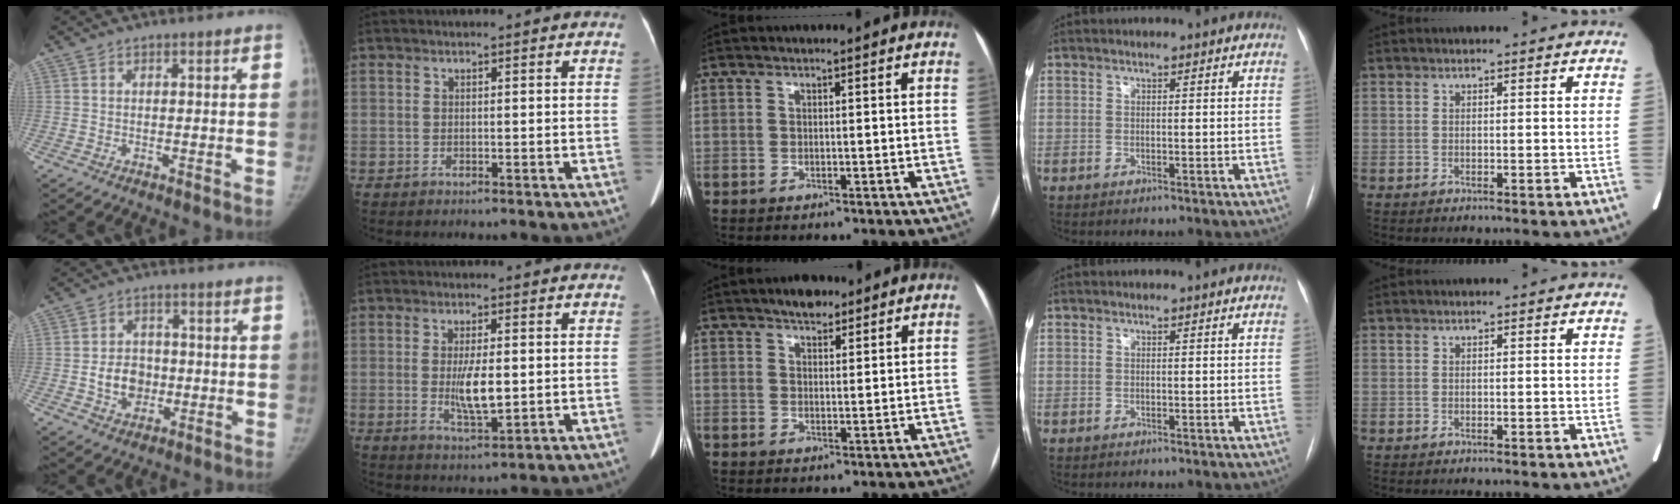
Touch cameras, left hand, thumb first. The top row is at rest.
{"thumb": {"total": 7.6, "force": [-1.3, 6.2, 4.2], "torque": [-0.042, 0.013, -0.020]}, "index": {"total": 5.5, "force": [-0.7, 1.4, 5.3], "torque": [-0.098, -0.029, -0.010]}, "middle": {"total": 3.7, "force": [2.8, 1.6, 1.7], "torque": [-0.030, 0.009, 0.044]}}